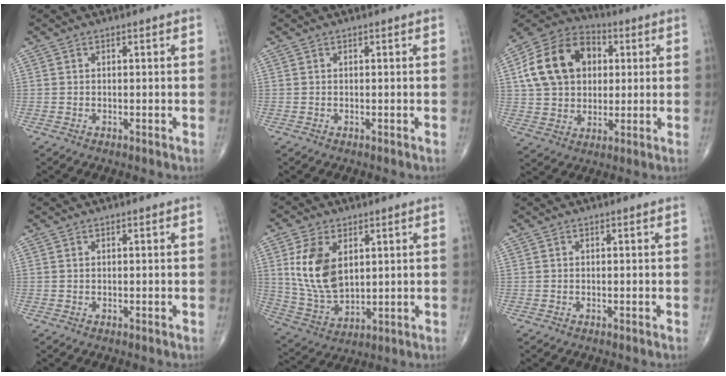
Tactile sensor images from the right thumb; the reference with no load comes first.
{"total": 0.0}
{"total": 17.7, "force": [3.7, 13.4, 11.0], "torque": [-0.176, 0.016, 0.060]}
{"total": 0.0}
{"total": 13.2, "force": [3.5, 8.0, 9.8], "torque": [-0.181, -0.017, 0.081]}
{"total": 0.0}